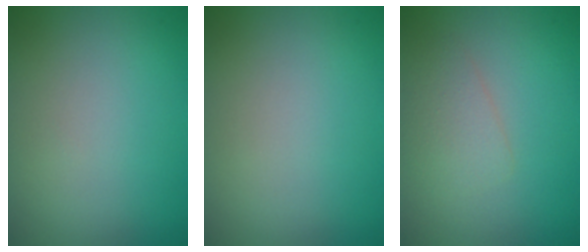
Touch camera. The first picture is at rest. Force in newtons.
{"total": 0.0}
{"total": 2.1, "press": 2.1, "slide": 0.0}